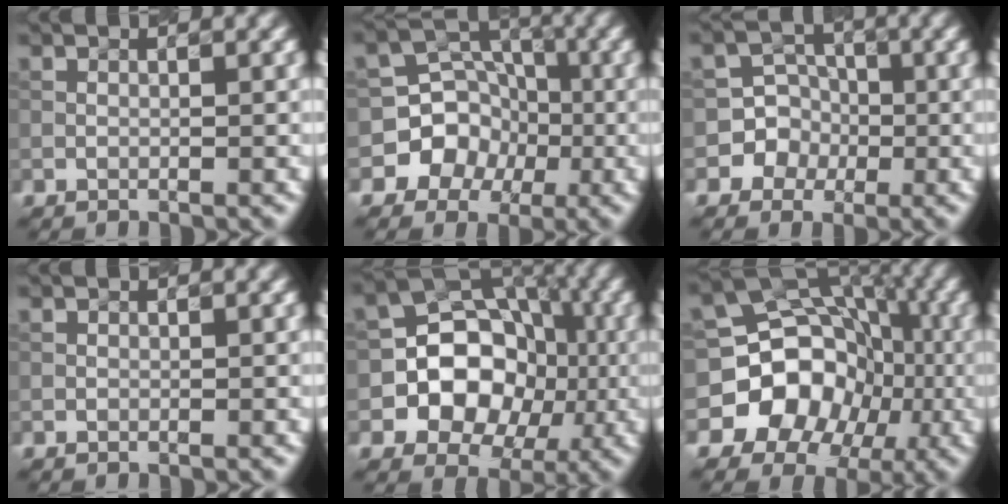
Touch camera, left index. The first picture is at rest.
{"total": 5.9, "force": [-2.2, 5.4, 0.8], "torque": [0.019, 0.014, -0.061]}
{"total": 4.8, "force": [-1.6, 4.5, 0.0], "torque": [0.025, 0.018, -0.041]}
{"total": 0.0}
{"total": 8.7, "force": [-1.5, 7.3, 4.5], "torque": [-0.040, 0.008, -0.050]}
{"total": 11.1, "force": [-3.1, 9.6, 4.4], "torque": [-0.063, 0.009, -0.084]}